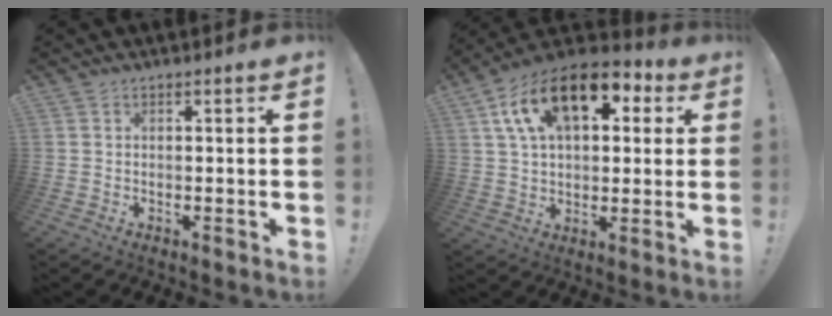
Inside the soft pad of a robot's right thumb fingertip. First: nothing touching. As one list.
[{"total": 18.3, "force": [7.9, 10.3, 12.9], "torque": [-0.211, -0.021, 0.141]}]